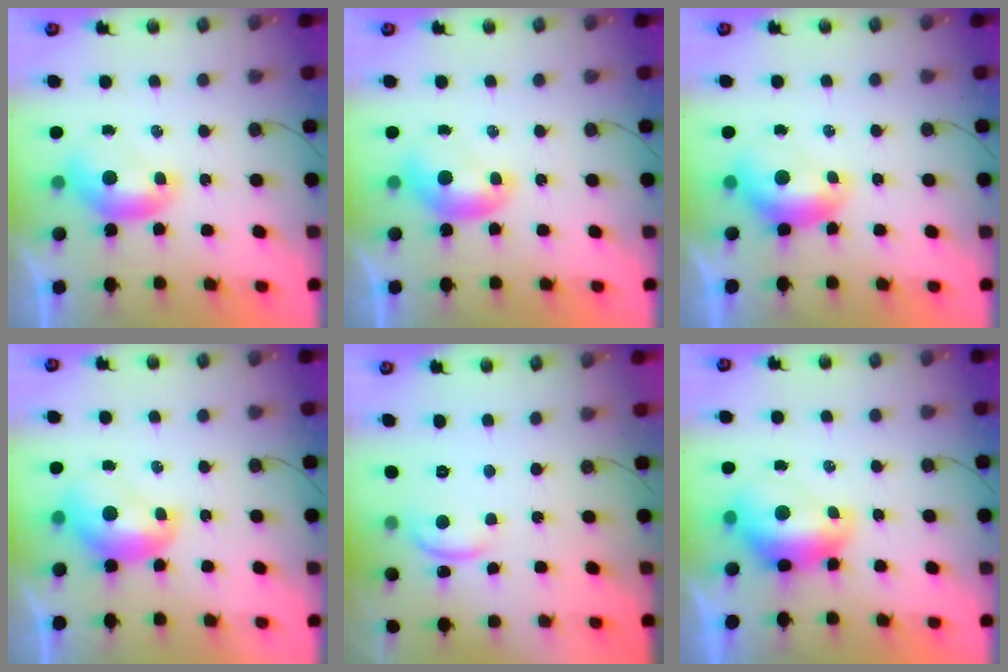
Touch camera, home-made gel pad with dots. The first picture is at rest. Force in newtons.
{"total": 0.0}
{"total": 0.7, "press": 0.6, "slide": 0.4}
{"total": 2.0, "press": 2.0, "slide": 0.3}
{"total": 2.7, "press": 2.7, "slide": 0.4}
{"total": 2.8, "press": 2.7, "slide": 0.7}